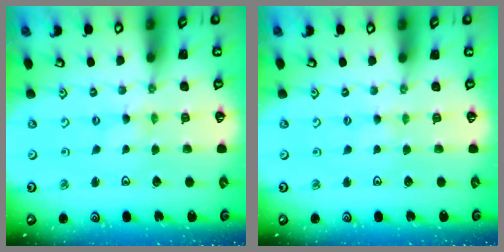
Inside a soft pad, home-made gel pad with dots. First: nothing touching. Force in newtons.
{"total": 1.5, "press": 1.5, "slide": 0.3}